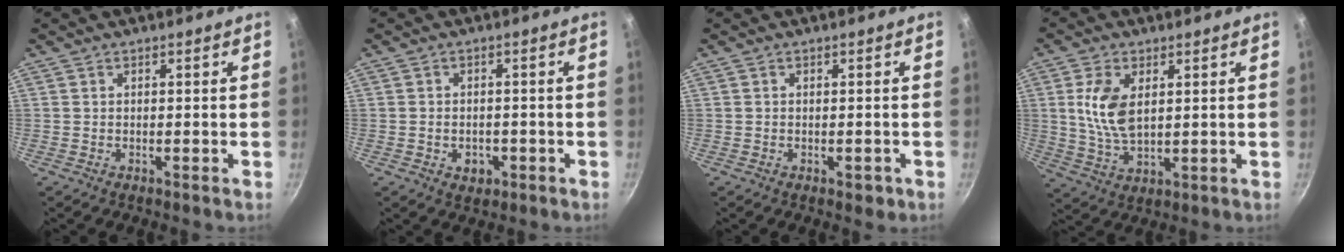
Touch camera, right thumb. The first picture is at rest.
{"total": 3.6, "force": [-1.3, 2.8, 1.9], "torque": [-0.020, 0.011, -0.011]}
{"total": 2.0, "force": [-0.8, 1.3, 1.3], "torque": [-0.012, 0.004, -0.009]}
{"total": 11.3, "force": [2.5, 6.4, 9.0], "torque": [-0.172, -0.016, 0.054]}